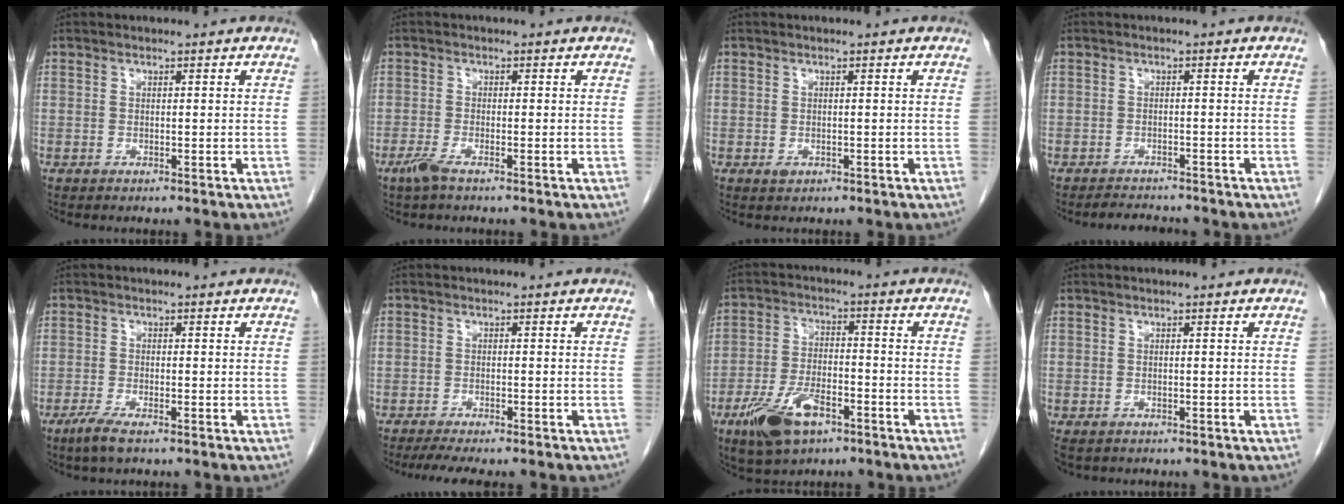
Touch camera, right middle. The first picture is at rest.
{"total": 2.3, "force": [-1.6, 0.2, 1.7], "torque": [-0.042, -0.005, -0.036]}
{"total": 0.9, "force": [-0.3, 0.6, 0.5], "torque": [-0.009, -0.001, -0.002]}
{"total": 2.9, "force": [-2.8, 0.8, 0.3], "torque": [-0.009, -0.008, -0.044]}
{"total": 3.2, "force": [-2.2, 0.5, 2.3], "torque": [-0.056, -0.008, -0.042]}
{"total": 5.7, "force": [-4.8, 0.6, 3.1], "torque": [-0.043, -0.011, -0.072]}
{"total": 9.9, "force": [-5.7, 4.2, 7.0], "torque": [-0.145, -0.002, -0.099]}
{"total": 2.1, "force": [-1.5, 1.4, 0.7], "torque": [-0.013, -0.003, -0.019]}